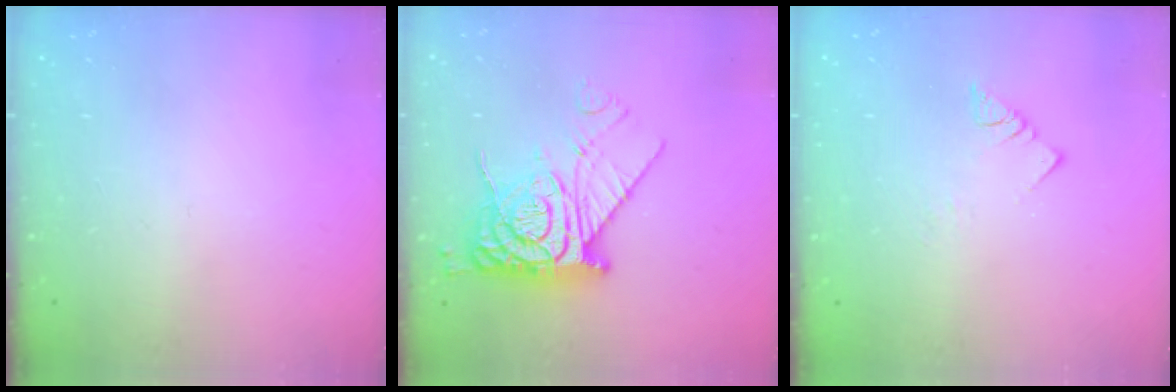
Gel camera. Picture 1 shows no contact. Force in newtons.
{"total": 12.6, "press": 12.5, "slide": 1.4}
{"total": 3.4, "press": 3.3, "slide": 0.4}